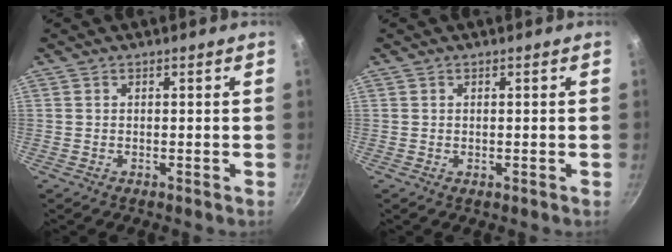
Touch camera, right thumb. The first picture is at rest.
{"total": 0.0}